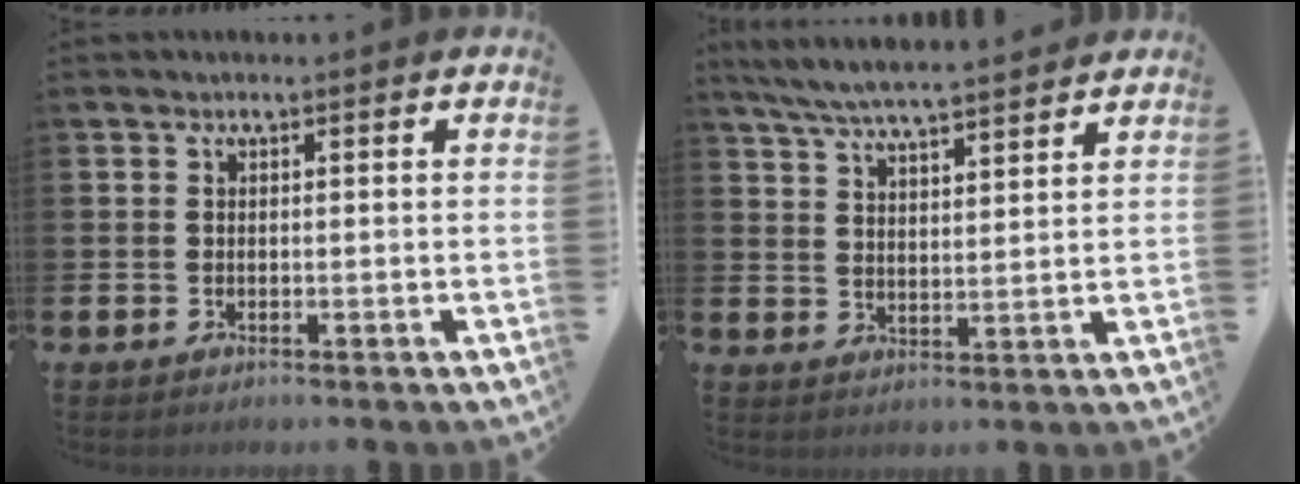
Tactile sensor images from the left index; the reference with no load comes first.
{"total": 6.4, "force": [6.2, 0.3, 1.6], "torque": [-0.049, -0.031, 0.111]}